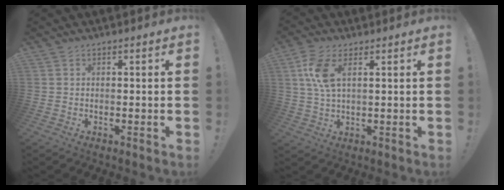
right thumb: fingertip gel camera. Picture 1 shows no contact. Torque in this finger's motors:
{"motor_torque": [1.07, 1.19, 0.18, 0.05, 0.09]}